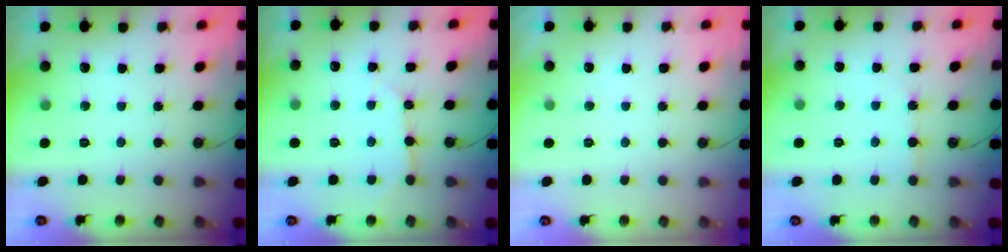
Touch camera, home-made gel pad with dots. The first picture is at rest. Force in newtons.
{"total": 4.7, "press": 4.7, "slide": 0.4}
{"total": 0.0}
{"total": 3.2, "press": 3.2, "slide": 0.5}